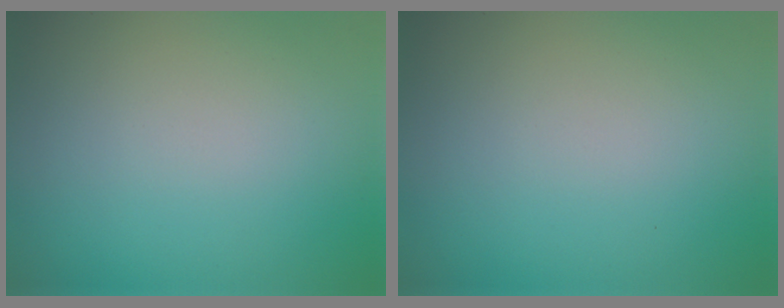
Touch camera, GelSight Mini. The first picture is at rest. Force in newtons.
{"total": 0.0}